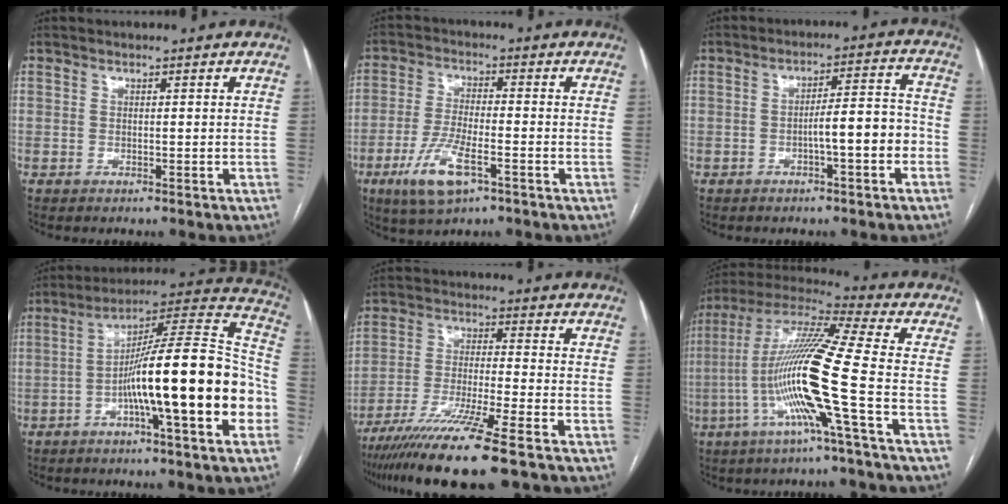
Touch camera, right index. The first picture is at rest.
{"total": 9.2, "force": [-4.5, 2.4, 7.6], "torque": [-0.160, -0.015, -0.080]}
{"total": 6.9, "force": [-2.5, 0.9, 6.3], "torque": [-0.099, 0.026, -0.035]}
{"total": 21.6, "force": [-5.3, 1.4, 20.9], "torque": [-0.285, 0.025, -0.083]}
{"total": 13.7, "force": [-10.0, -1.1, 9.3], "torque": [-0.174, -0.044, -0.171]}
{"total": 17.4, "force": [-4.7, -1.3, 16.8], "torque": [-0.330, -0.003, -0.103]}